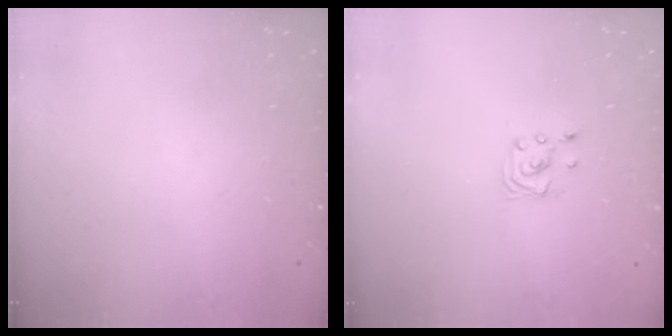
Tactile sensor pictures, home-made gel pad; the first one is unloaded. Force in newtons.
{"total": 2.5, "press": 2.5, "slide": 0.2}